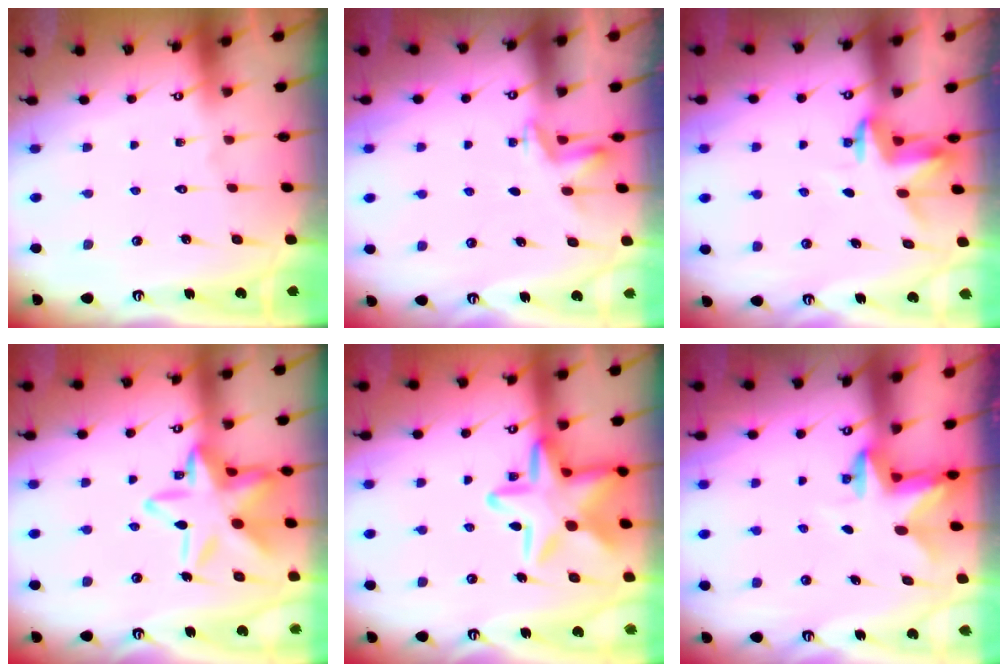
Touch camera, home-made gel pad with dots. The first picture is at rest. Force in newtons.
{"total": 2.8, "press": 2.7, "slide": 0.9}
{"total": 3.3, "press": 3.3, "slide": 0.2}
{"total": 19.7, "press": 19.6, "slide": 1.4}
{"total": 20.0, "press": 20.0, "slide": 1.4}
{"total": 2.8, "press": 2.8, "slide": 0.5}